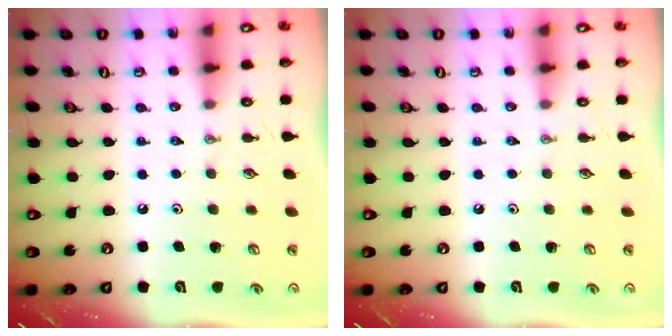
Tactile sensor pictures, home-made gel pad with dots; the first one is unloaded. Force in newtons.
{"total": 0.0}